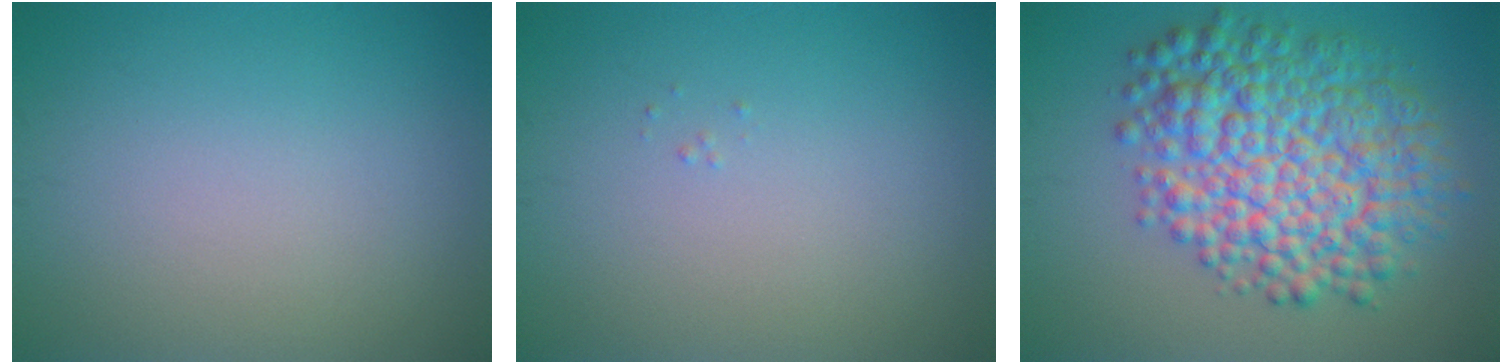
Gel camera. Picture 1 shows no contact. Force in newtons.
{"total": 0.0}
{"total": 10.0, "press": 10.0, "slide": 0.1}